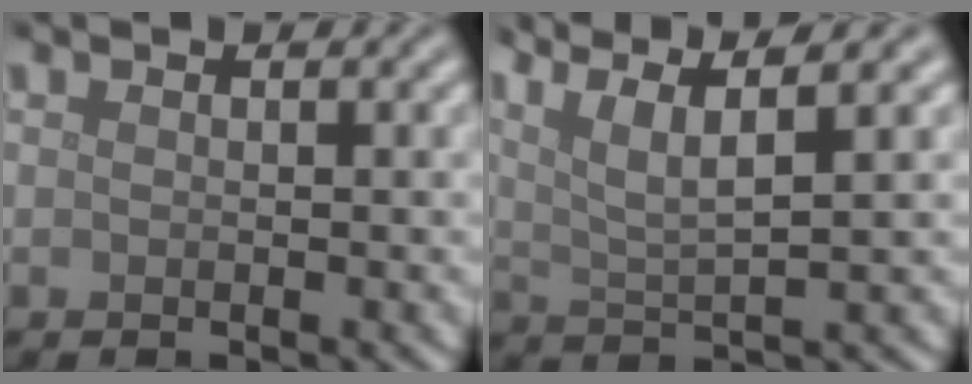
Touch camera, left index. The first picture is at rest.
{"total": 6.8, "force": [4.1, 1.4, 5.3], "torque": [-0.092, 0.018, 0.067]}